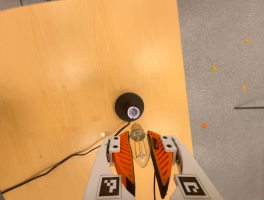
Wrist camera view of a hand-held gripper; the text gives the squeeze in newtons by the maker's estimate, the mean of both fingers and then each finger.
{"total": 20.0, "left": 22.5, "right": 17.5}